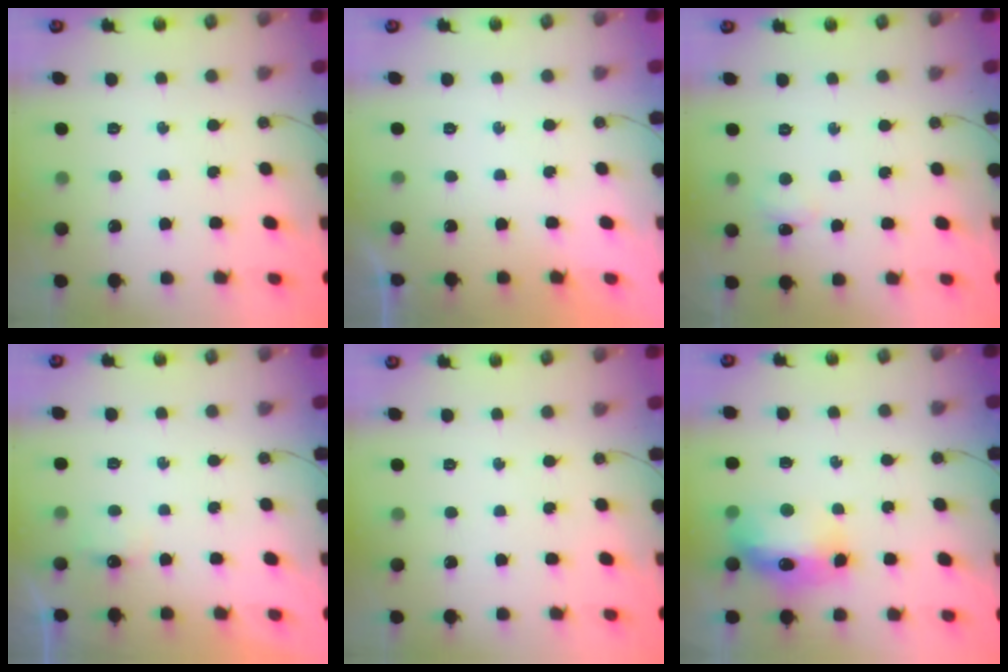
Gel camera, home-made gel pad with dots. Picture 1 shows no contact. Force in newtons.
{"total": 0.0}
{"total": 6.0, "press": 5.9, "slide": 1.0}
{"total": 2.7, "press": 2.6, "slide": 0.4}
{"total": 0.0}
{"total": 12.7, "press": 12.6, "slide": 1.2}